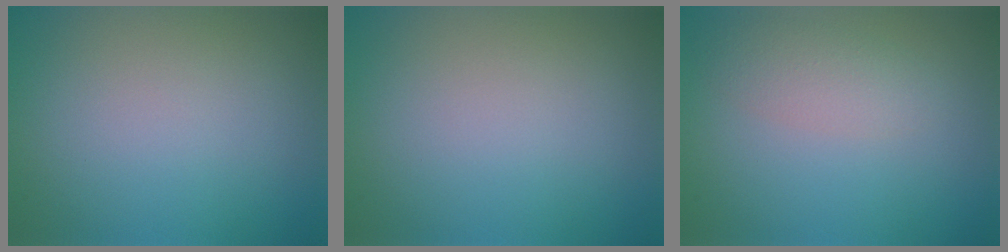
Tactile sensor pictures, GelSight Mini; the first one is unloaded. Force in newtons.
{"total": 0.0}
{"total": 2.5, "press": 2.5, "slide": 0.2}